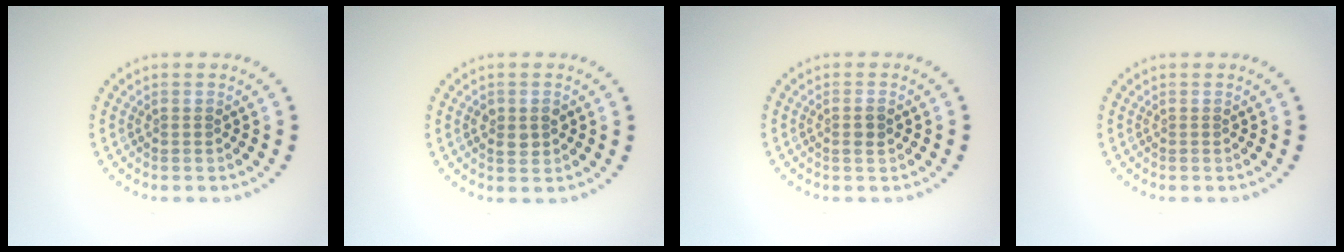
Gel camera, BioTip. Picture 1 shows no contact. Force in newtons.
{"total": 1.6, "press": 1.6, "slide": 0.1}
{"total": 1.1, "press": 1.1, "slide": 0.3}
{"total": 0.0}